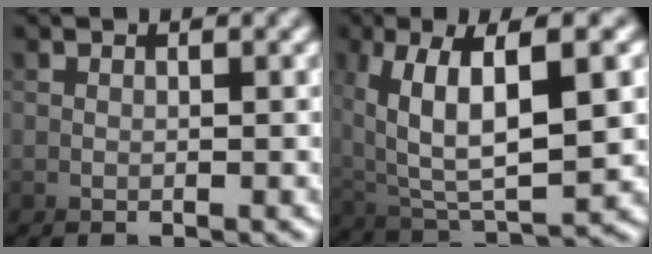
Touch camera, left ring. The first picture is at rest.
{"total": 4.0, "force": [2.3, 0.4, 3.3], "torque": [-0.120, 0.020, 0.031]}